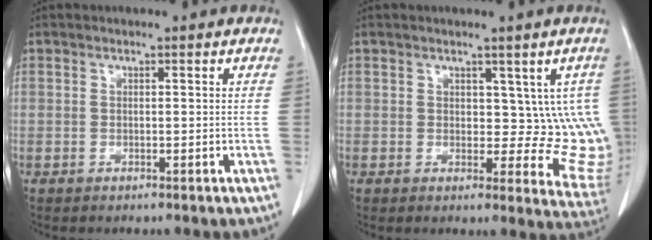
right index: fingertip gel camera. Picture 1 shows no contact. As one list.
[{"total": 7.9, "force": [1.9, 4.9, 5.8], "torque": [-0.034, -0.006, 0.026]}]